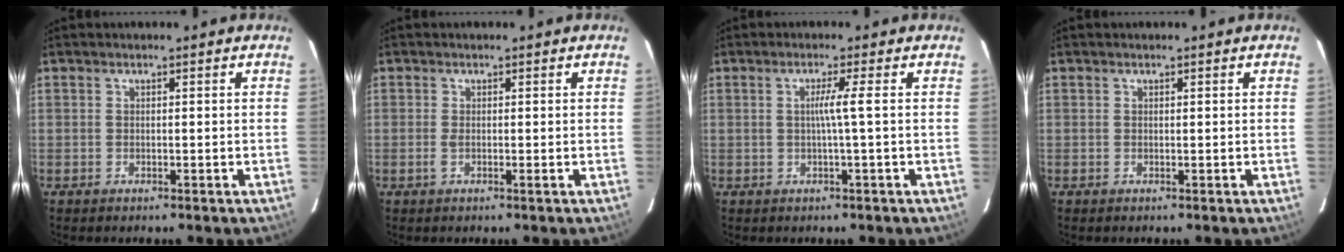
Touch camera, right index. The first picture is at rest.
{"total": 1.2, "force": [-0.2, 0.1, 1.2], "torque": [-0.023, -0.003, -0.004]}
{"total": 2.6, "force": [0.1, -1.0, 2.4], "torque": [-0.044, -0.002, 0.002]}
{"total": 0.0}